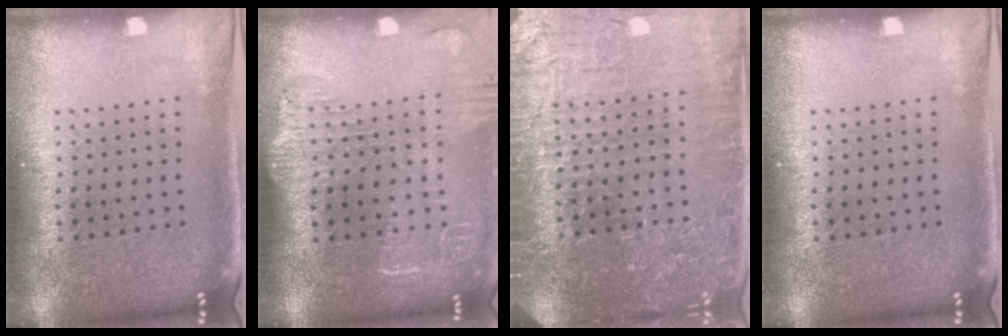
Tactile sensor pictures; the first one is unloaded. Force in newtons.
{"total": 1.8, "press": 1.5, "slide": 0.9}
{"total": 4.5, "press": 4.3, "slide": 1.4}
{"total": 0.0}